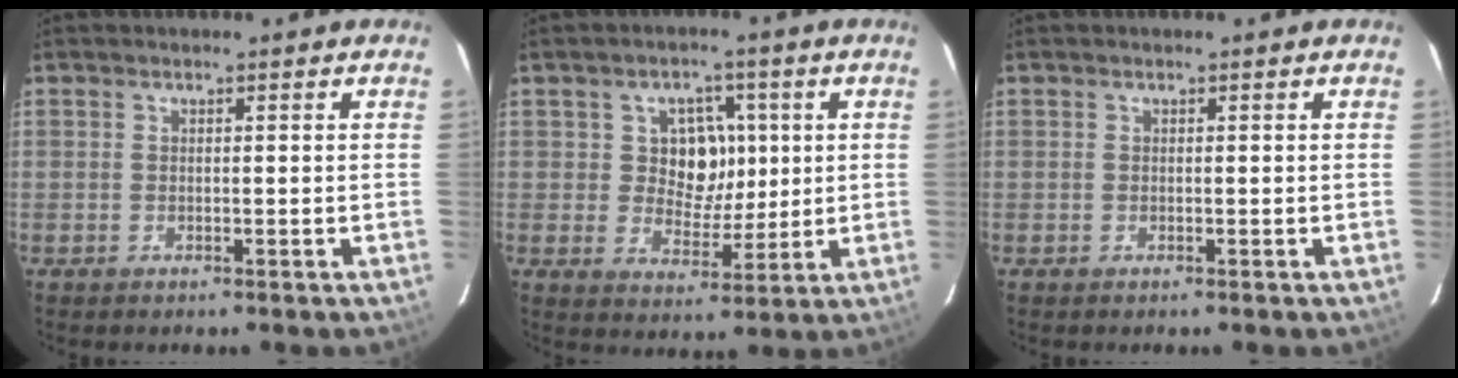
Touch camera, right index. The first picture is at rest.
{"total": 7.6, "force": [1.4, 6.4, 3.9], "torque": [-0.063, 0.004, 0.025]}
{"total": 0.0}